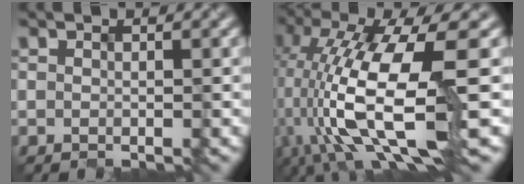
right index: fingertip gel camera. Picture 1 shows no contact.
{"total": 12.7, "force": [-3.0, 4.1, 11.6], "torque": [-0.236, -0.011, -0.046]}